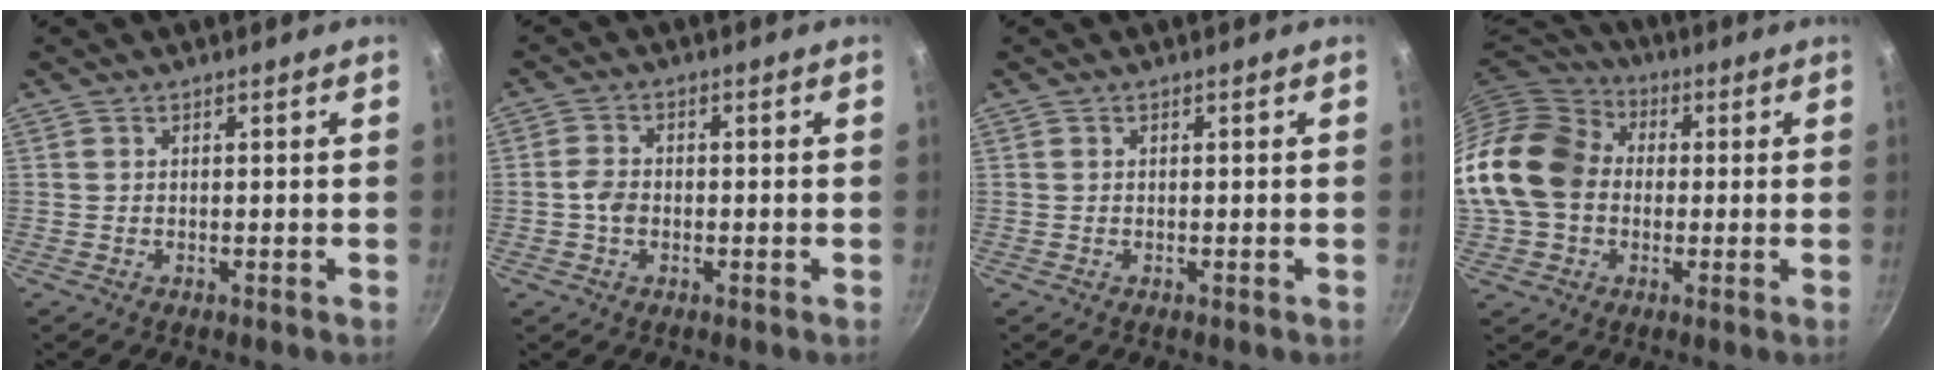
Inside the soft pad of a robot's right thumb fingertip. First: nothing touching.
{"total": 3.3, "force": [-0.7, 2.4, 2.1], "torque": [-0.038, 0.013, -0.017]}
{"total": 0.0}
{"total": 19.6, "force": [0.6, 15.5, 11.9], "torque": [-0.233, 0.043, 0.004]}